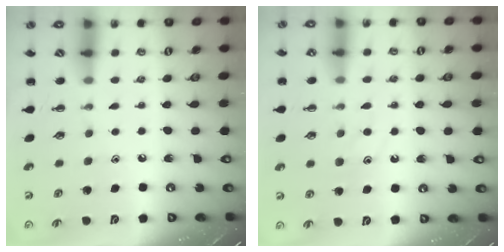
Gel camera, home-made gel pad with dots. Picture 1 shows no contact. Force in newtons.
{"total": 9.6, "press": 9.5, "slide": 0.9}